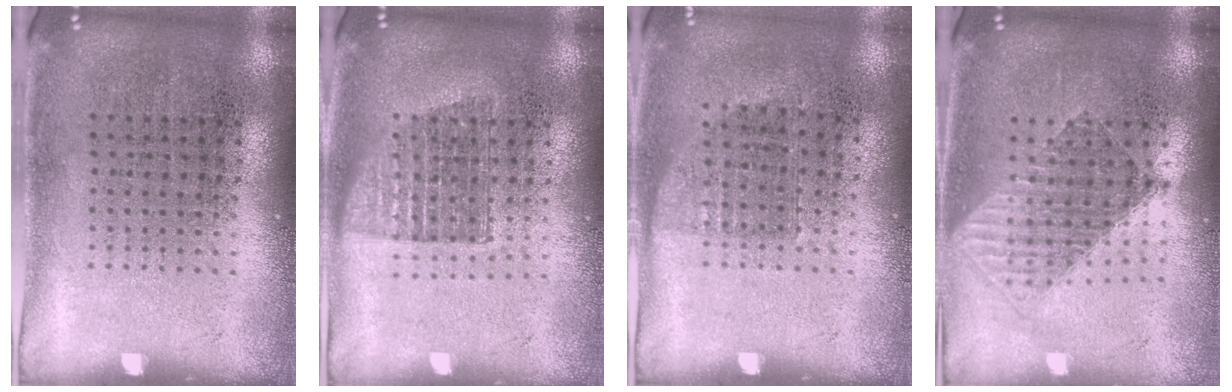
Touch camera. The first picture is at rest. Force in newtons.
{"total": 1.4, "press": 1.1, "slide": 0.8}
{"total": 0.7, "press": 0.7, "slide": 0.3}
{"total": 1.5, "press": 1.3, "slide": 0.7}